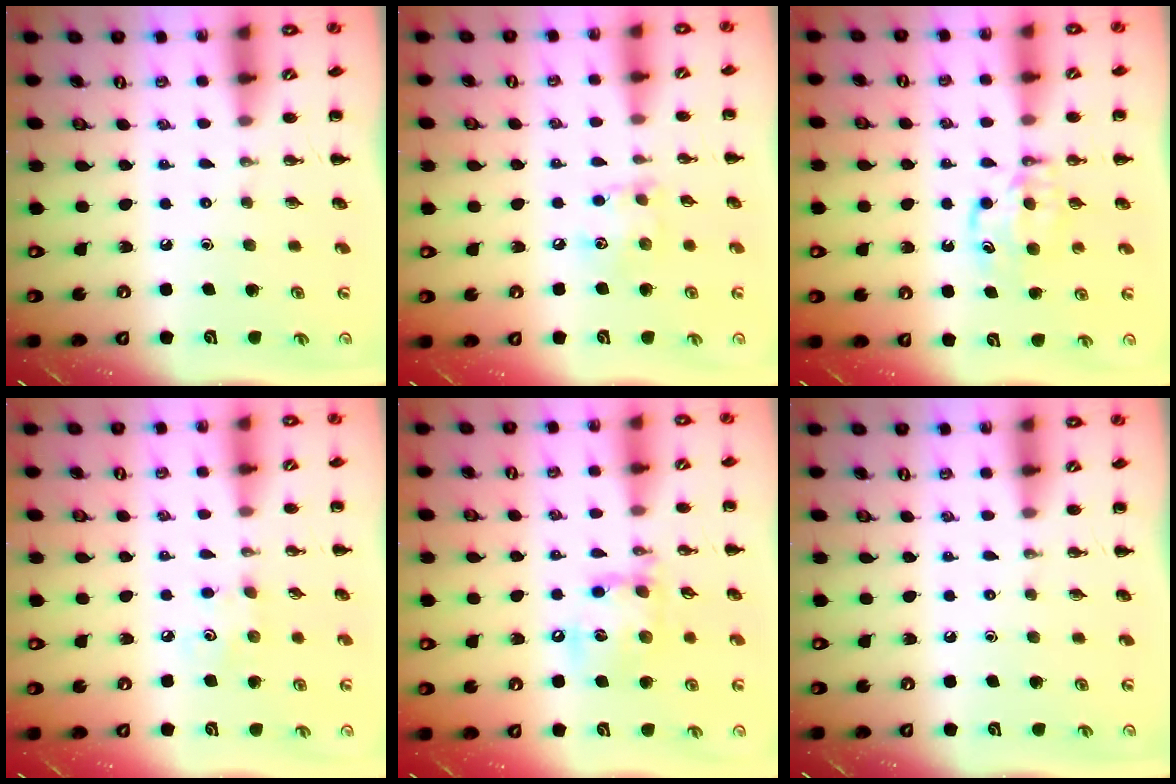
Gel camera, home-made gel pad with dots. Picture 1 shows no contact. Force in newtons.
{"total": 7.0, "press": 7.0, "slide": 0.7}
{"total": 6.2, "press": 6.2, "slide": 0.7}
{"total": 3.7, "press": 3.6, "slide": 1.0}
{"total": 13.7, "press": 13.5, "slide": 2.3}
{"total": 0.0}